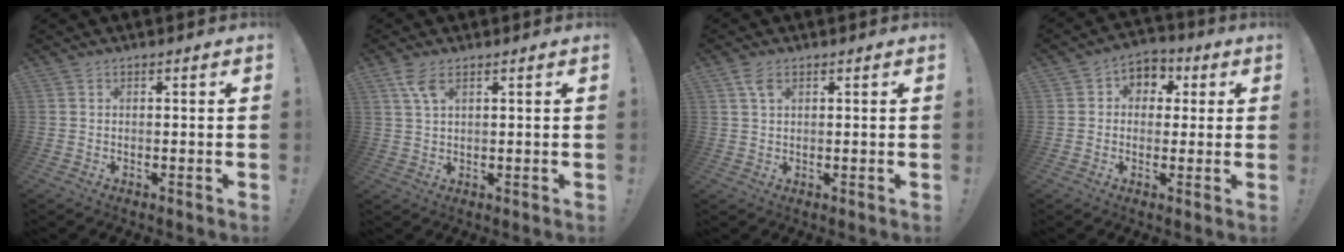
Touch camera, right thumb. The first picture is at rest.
{"total": 5.1, "force": [2.8, 2.1, 3.7], "torque": [-0.077, -0.003, 0.054]}
{"total": 3.5, "force": [1.8, 1.8, 2.4], "torque": [-0.051, -0.001, 0.035]}
{"total": 5.9, "force": [-0.1, 5.5, 2.2], "torque": [-0.015, 0.005, 0.001]}